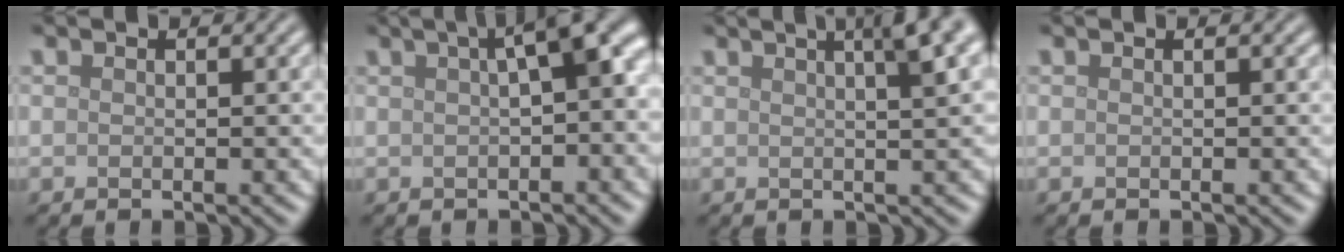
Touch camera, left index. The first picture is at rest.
{"total": 7.1, "force": [1.7, 2.1, 6.6], "torque": [-0.069, 0.023, 0.024]}
{"total": 6.5, "force": [3.0, 2.1, 5.4], "torque": [-0.036, 0.040, 0.015]}
{"total": 0.0}